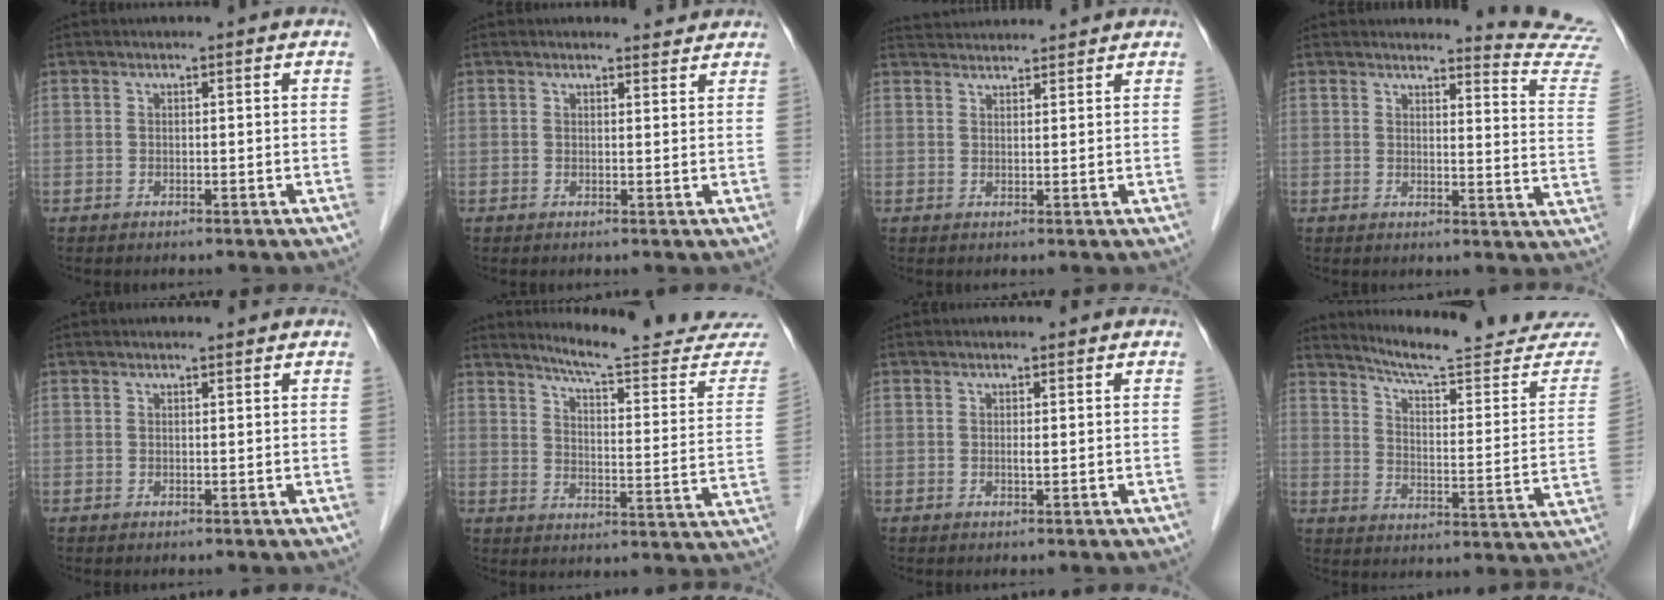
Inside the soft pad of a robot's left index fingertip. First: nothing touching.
{"total": 1.9, "force": [1.9, 0.4, -0.1], "torque": [-0.007, -0.004, 0.020]}
{"total": 6.7, "force": [6.6, 0.5, 1.1], "torque": [-0.022, 0.037, 0.097]}
{"total": 11.2, "force": [11.1, -1.5, -0.4], "torque": [0.004, -0.136, 0.100]}
{"total": 0.8, "force": [0.8, 0.1, 0.2], "torque": [-0.010, 0.004, 0.013]}
{"total": 19.5, "force": [18.8, 0.4, 5.4], "torque": [-0.069, -0.111, 0.225]}
{"total": 0.5, "force": [0.1, 0.1, 0.5], "torque": [-0.013, -0.002, 0.001]}
{"total": 20.8, "force": [19.8, 1.2, 6.1], "torque": [-0.083, -0.090, 0.251]}